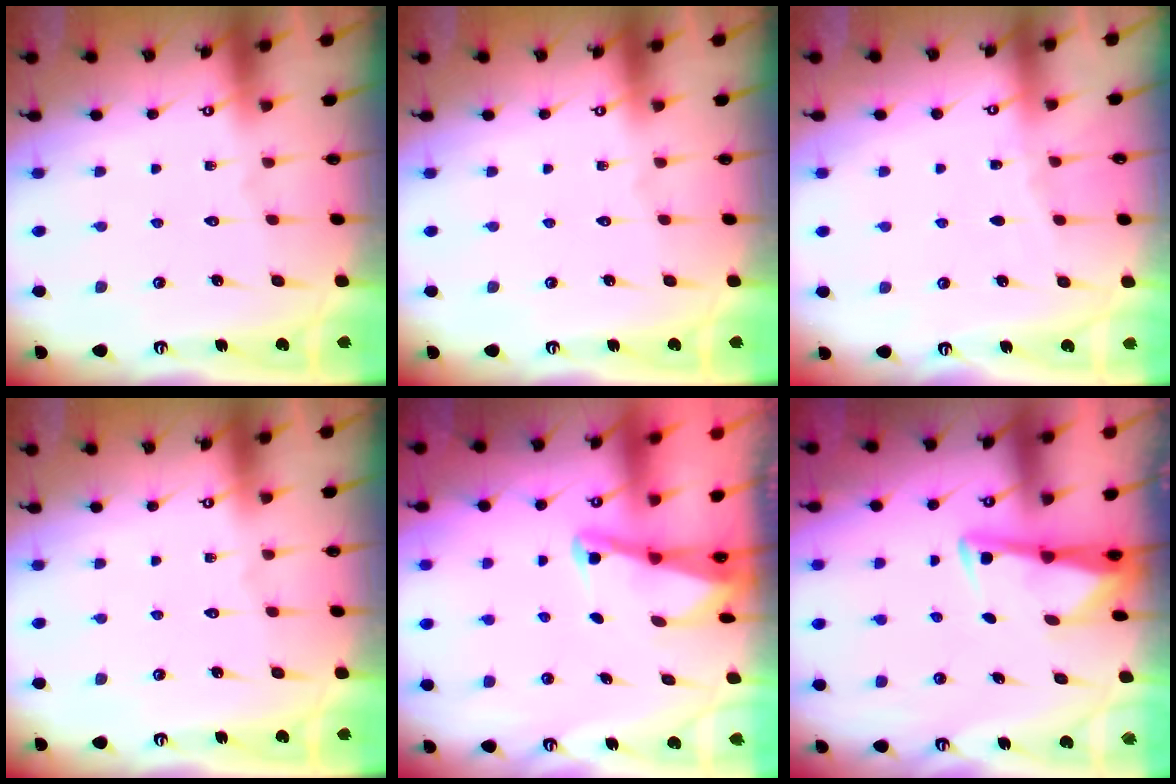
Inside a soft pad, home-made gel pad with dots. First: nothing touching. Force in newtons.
{"total": 0.0}
{"total": 2.7, "press": 2.7, "slide": 0.4}
{"total": 0.0}
{"total": 2.3, "press": 2.2, "slide": 0.4}
{"total": 2.9, "press": 2.9, "slide": 0.4}